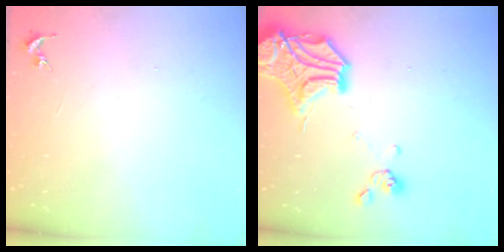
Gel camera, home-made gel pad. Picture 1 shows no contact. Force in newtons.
{"total": 19.9, "press": 19.8, "slide": 2.6}